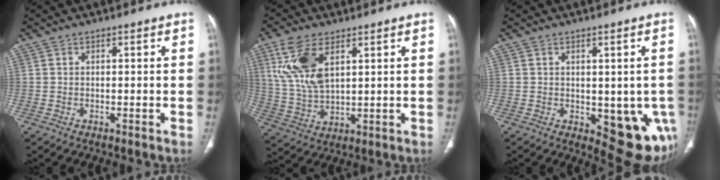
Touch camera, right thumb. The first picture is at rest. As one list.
[{"total": 11.6, "force": [5.0, 5.7, 8.8], "torque": [-0.181, -0.015, 0.107]}, {"total": 11.6, "force": [-3.0, 6.1, 9.4], "torque": [-0.075, -0.016, -0.023]}]